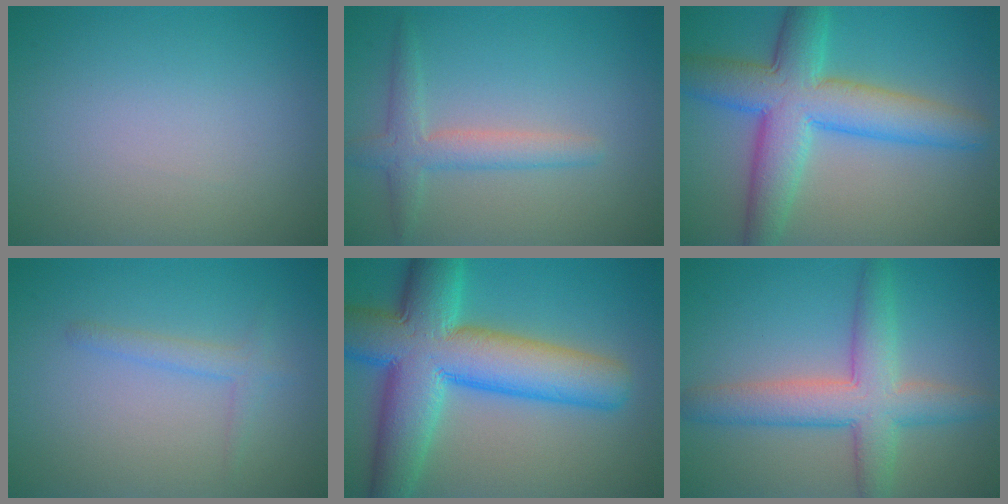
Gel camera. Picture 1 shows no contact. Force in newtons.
{"total": 2.8, "press": 2.8, "slide": 0.1}
{"total": 8.6, "press": 8.6, "slide": 0.1}
{"total": 1.6, "press": 1.6, "slide": 0.1}
{"total": 12.6, "press": 12.6, "slide": 0.4}
{"total": 5.9, "press": 5.9, "slide": 0.2}